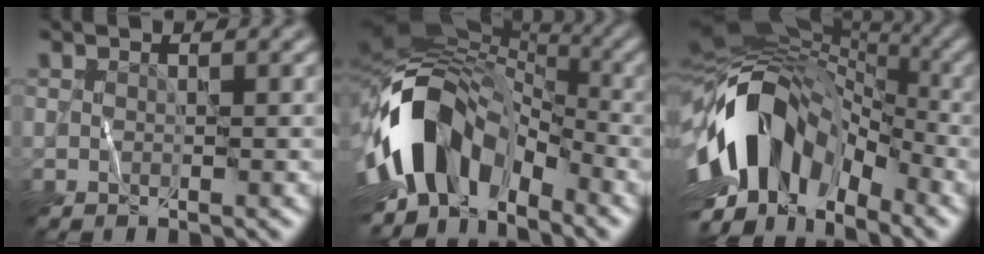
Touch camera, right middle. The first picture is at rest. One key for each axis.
{"total": 13.2, "fx": -3.5, "fy": 8.2, "fz": 9.8, "tx": -0.175, "ty": 0.017, "tz": -0.079}
{"total": 13.2, "fx": -3.0, "fy": 8.6, "fz": 9.6, "tx": -0.161, "ty": 0.022, "tz": -0.074}